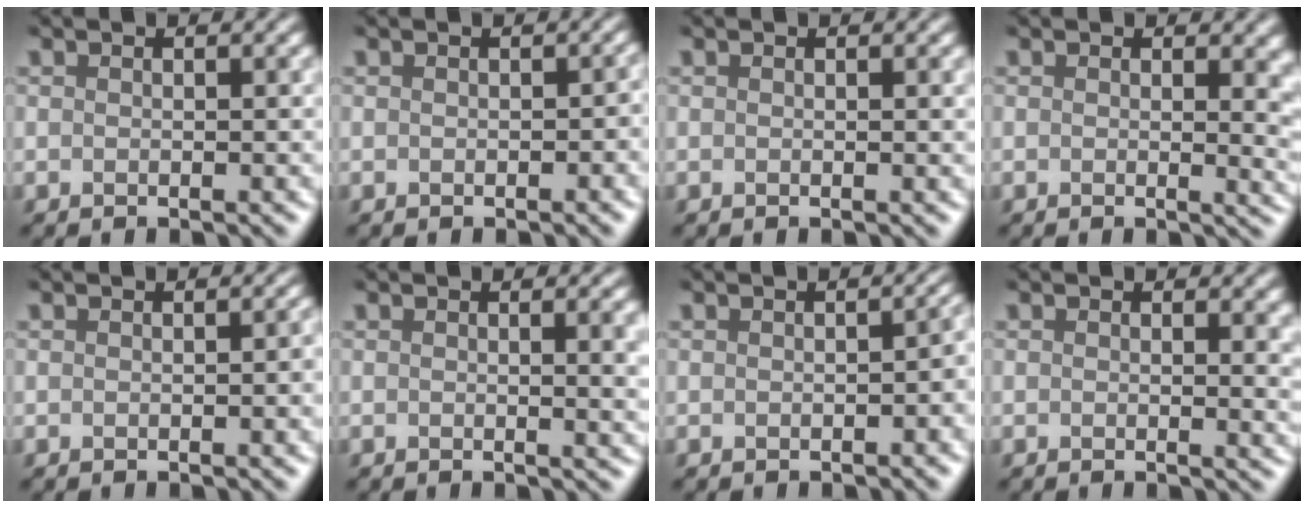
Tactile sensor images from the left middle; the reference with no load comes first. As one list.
[{"total": 0.8, "force": [-0.4, 0.3, 0.6], "torque": [-0.008, 0.002, -0.005]}, {"total": 0.0}, {"total": 4.0, "force": [0.5, 1.8, 3.5], "torque": [-0.030, 0.003, 0.002]}, {"total": 1.2, "force": [-0.4, 0.5, 1.0], "torque": [-0.008, 0.009, -0.009]}, {"total": 2.6, "force": [0.6, 1.2, 2.3], "torque": [-0.016, 0.003, -0.001]}, {"total": 2.3, "force": [-1.0, 0.9, 1.8], "torque": [-0.016, 0.000, -0.010]}, {"total": 1.4, "force": [0.5, 0.5, 1.2], "torque": [-0.015, -0.004, 0.004]}]